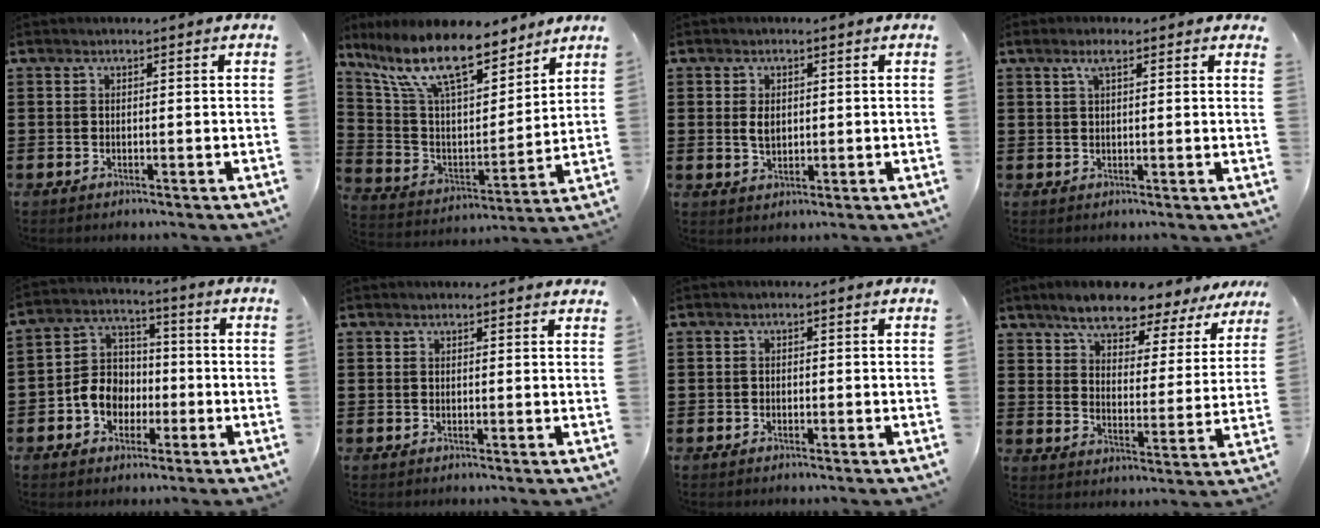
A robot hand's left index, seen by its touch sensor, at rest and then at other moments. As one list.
[{"total": 14.3, "force": [10.5, 3.9, 9.0], "torque": [-0.209, -0.057, 0.179]}, {"total": 2.7, "force": [0.4, 1.7, 2.1], "torque": [-0.036, 0.003, 0.005]}, {"total": 3.2, "force": [2.0, 0.7, 2.4], "torque": [-0.052, 0.003, 0.034]}, {"total": 7.1, "force": [-2.3, 6.0, 3.0], "torque": [-0.079, 0.019, -0.045]}, {"total": 1.1, "force": [1.0, 0.0, 0.4], "torque": [-0.009, -0.001, 0.020]}, {"total": 0.6, "force": [-0.4, 0.4, 0.2], "torque": [-0.005, 0.000, -0.008]}, {"total": 7.3, "force": [6.7, 1.2, 2.7], "torque": [-0.075, -0.034, 0.115]}]